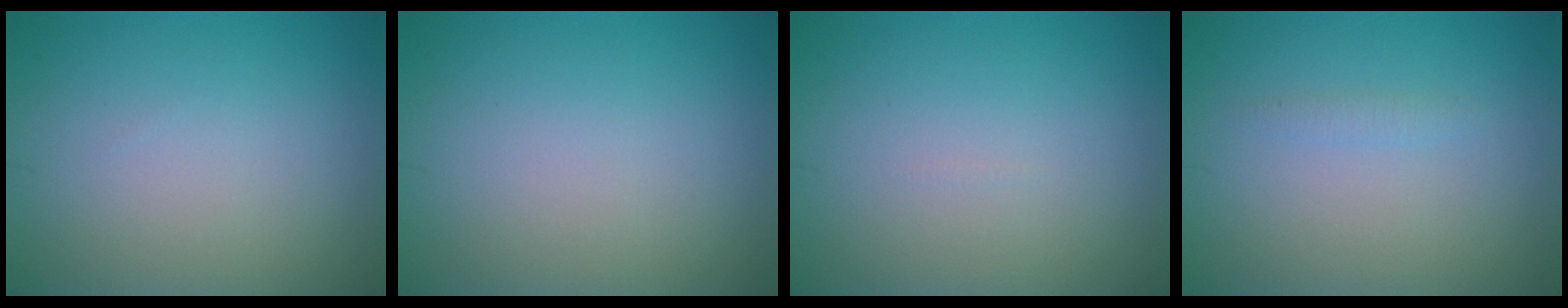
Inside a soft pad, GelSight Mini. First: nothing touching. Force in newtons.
{"total": 0.0}
{"total": 0.0}
{"total": 0.7, "press": 0.7, "slide": 0.1}